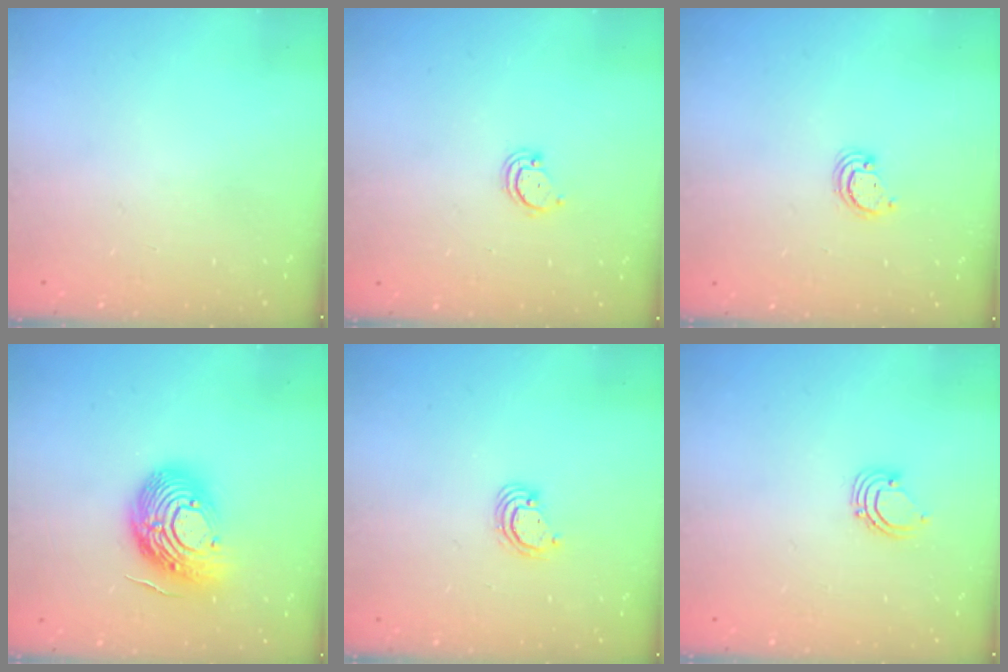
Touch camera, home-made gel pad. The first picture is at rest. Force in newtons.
{"total": 2.9, "press": 2.9, "slide": 0.2}
{"total": 2.3, "press": 2.3, "slide": 0.2}
{"total": 16.9, "press": 16.9, "slide": 1.2}
{"total": 3.8, "press": 3.8, "slide": 0.4}
{"total": 2.9, "press": 2.9, "slide": 0.2}